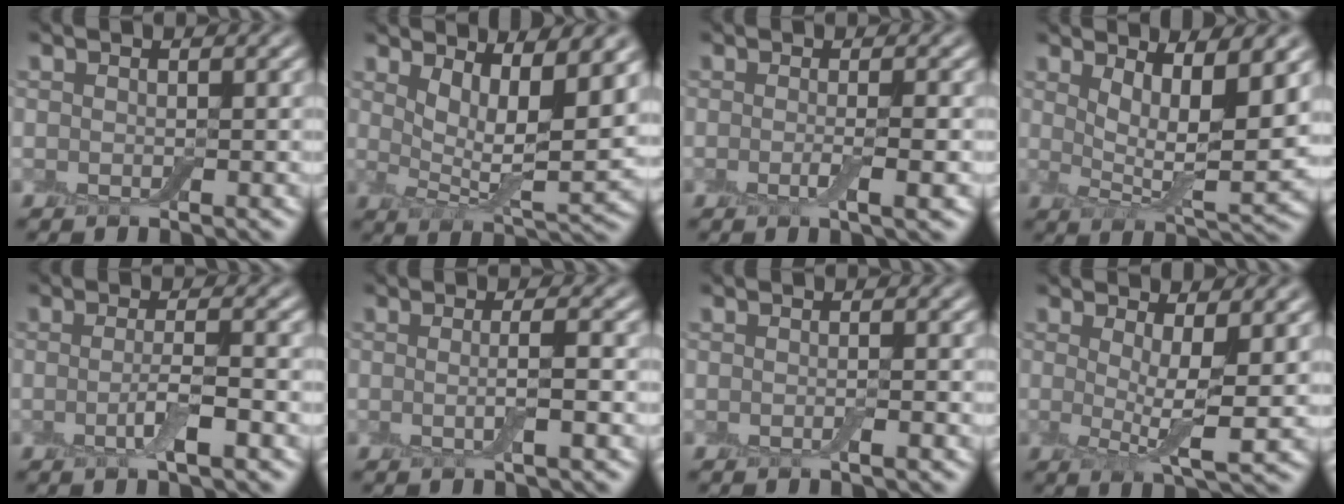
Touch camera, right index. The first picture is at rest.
{"total": 7.6, "force": [3.6, 2.4, 6.3], "torque": [-0.111, -0.011, 0.068]}
{"total": 2.1, "force": [-0.4, 0.3, 2.1], "torque": [-0.039, -0.007, -0.012]}
{"total": 6.9, "force": [2.8, 2.1, 6.0], "torque": [-0.103, -0.014, 0.053]}
{"total": 3.0, "force": [-0.7, 0.6, 2.9], "torque": [-0.056, -0.006, -0.015]}
{"total": 2.5, "force": [-0.2, 0.5, 2.5], "torque": [-0.042, -0.007, -0.010]}
{"total": 0.8, "force": [-0.3, 0.0, 0.7], "torque": [-0.011, -0.001, -0.006]}
{"total": 4.1, "force": [0.8, 0.9, 3.9], "torque": [-0.063, -0.013, 0.012]}